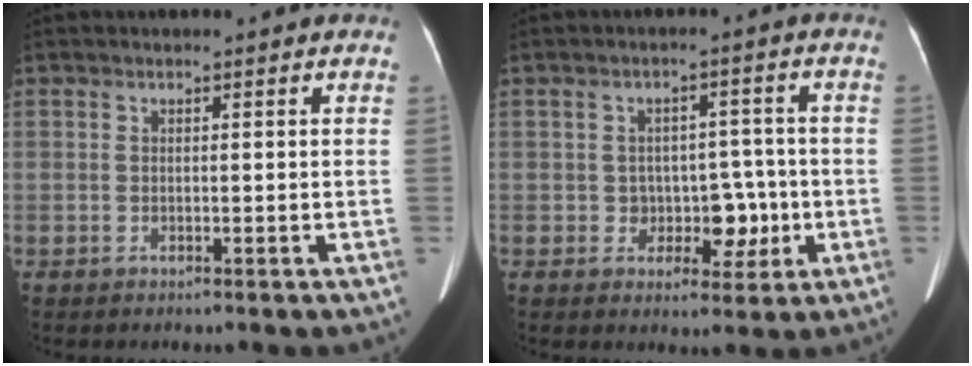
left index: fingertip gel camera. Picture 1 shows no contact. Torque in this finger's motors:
{"motor_torque": [0.04, 0.02, 0.06, 0.00]}